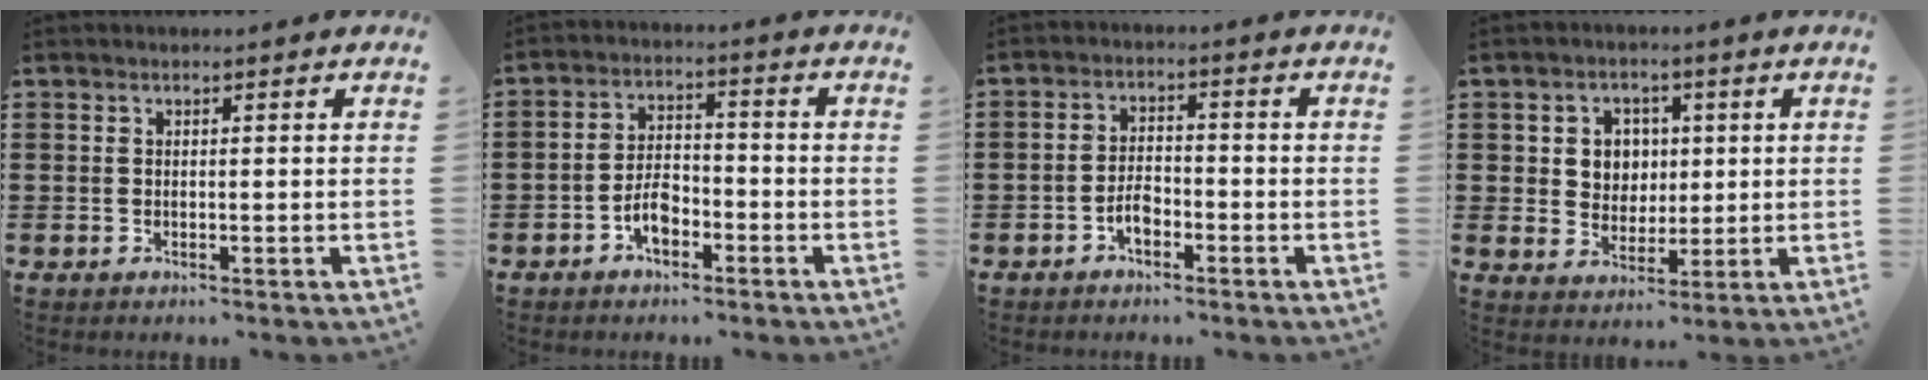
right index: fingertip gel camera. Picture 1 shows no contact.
{"total": 4.7, "force": [-2.5, 2.6, 3.1], "torque": [-0.066, 0.004, -0.050]}
{"total": 3.3, "force": [-1.9, 1.7, 2.1], "torque": [-0.046, 0.003, -0.038]}
{"total": 5.1, "force": [1.1, 4.7, 1.6], "torque": [-0.047, 0.014, 0.015]}